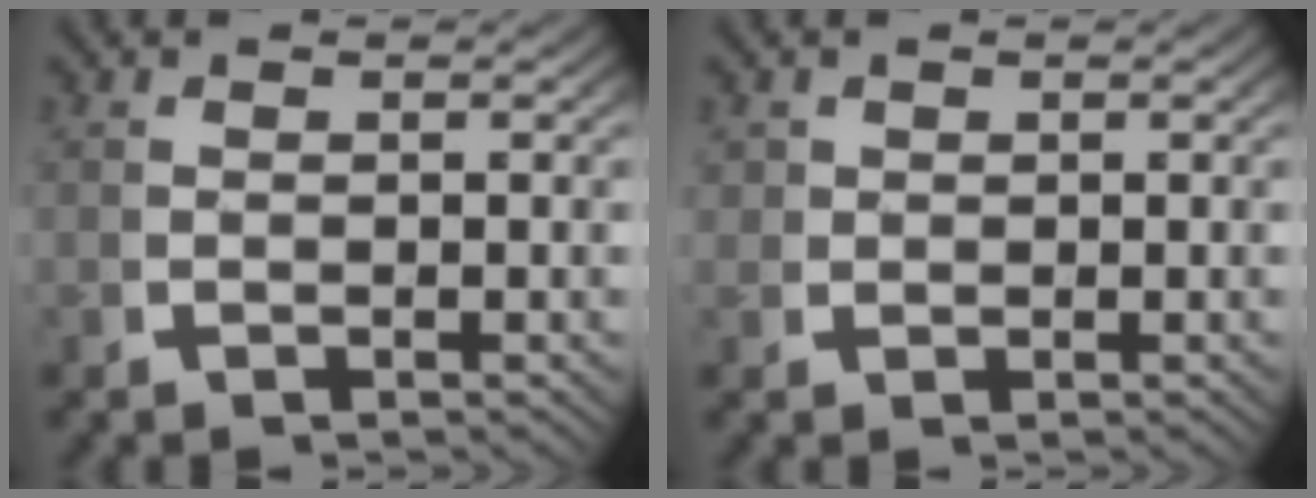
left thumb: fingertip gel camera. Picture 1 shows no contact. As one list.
[{"total": 1.4, "force": [0.7, 1.1, 0.5], "torque": [-0.011, -0.003, 0.017]}]